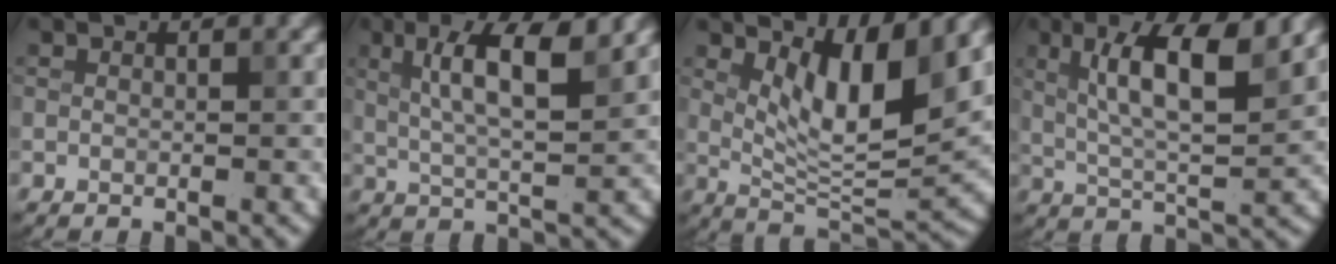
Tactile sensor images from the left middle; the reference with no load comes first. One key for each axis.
{"total": 6.7, "fx": 2.5, "fy": 1.5, "fz": 6.0, "tx": -0.107, "ty": 0.003, "tz": 0.045}
{"total": 7.4, "fx": 3.0, "fy": 2.2, "fz": 6.4, "tx": -0.105, "ty": -0.019, "tz": 0.055}
{"total": 7.9, "fx": 2.8, "fy": 2.0, "fz": 7.2, "tx": -0.123, "ty": 0.005, "tz": 0.048}